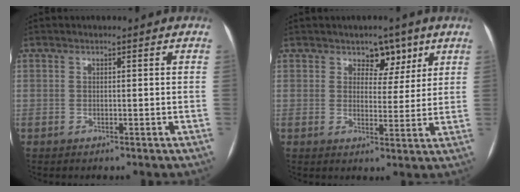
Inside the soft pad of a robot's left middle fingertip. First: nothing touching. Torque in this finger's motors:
{"motor_torque": [0.02, -0.07, 0.00, 0.01]}